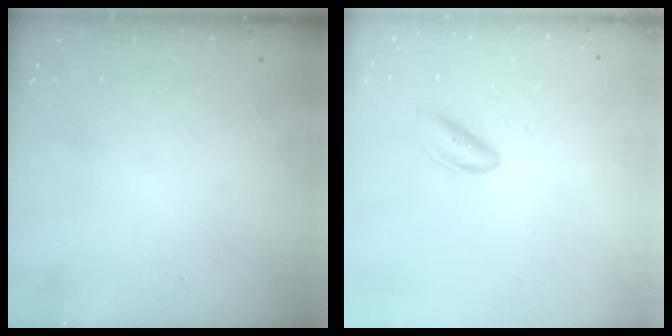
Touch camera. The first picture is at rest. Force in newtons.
{"total": 4.8, "press": 4.7, "slide": 1.2}